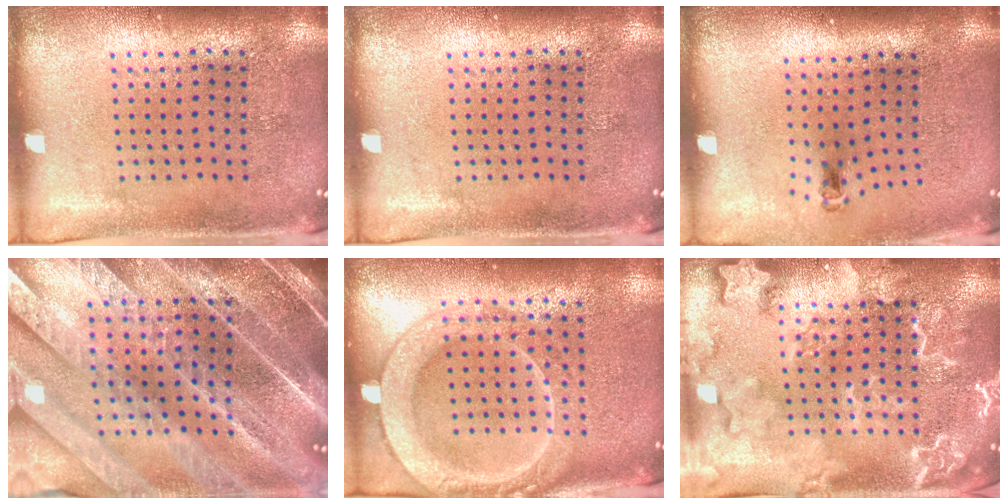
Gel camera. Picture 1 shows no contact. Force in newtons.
{"total": 0.0}
{"total": 0.7, "press": 0.3, "slide": 0.6}
{"total": 5.6, "press": 4.7, "slide": 3.0}
{"total": 2.0, "press": 2.0, "slide": 0.3}
{"total": 4.8, "press": 4.8, "slide": 0.7}